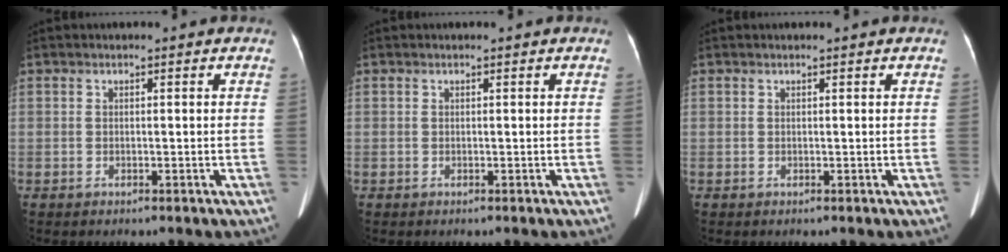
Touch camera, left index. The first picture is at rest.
{"total": 0.0}
{"total": 0.8, "force": [0.7, 0.0, 0.3], "torque": [-0.004, 0.011, 0.012]}